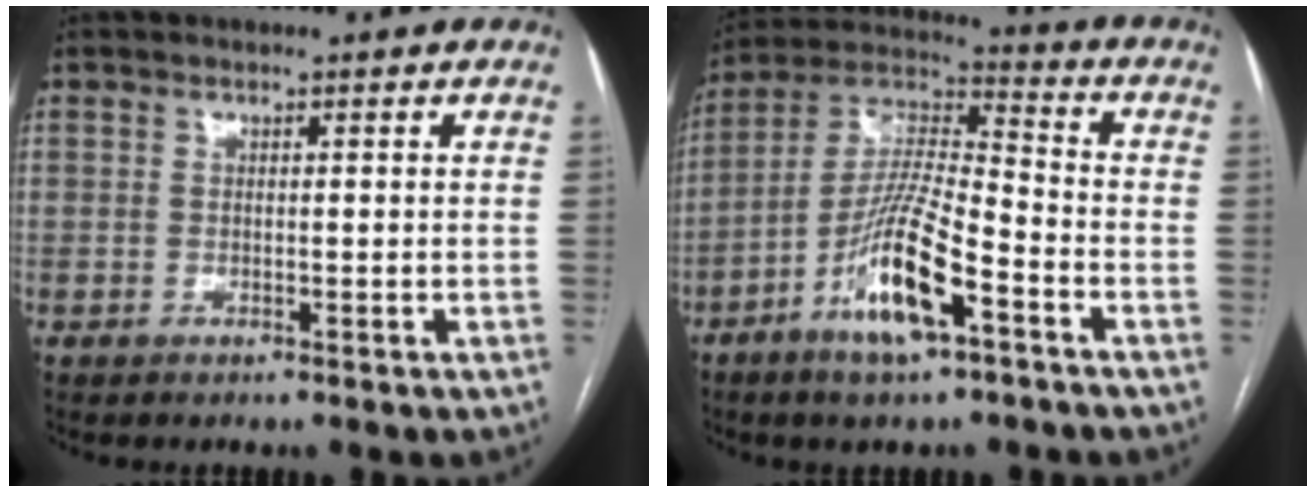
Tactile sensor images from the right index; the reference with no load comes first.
{"total": 14.0, "force": [-6.5, 2.6, 12.1], "torque": [-0.242, -0.007, -0.118]}